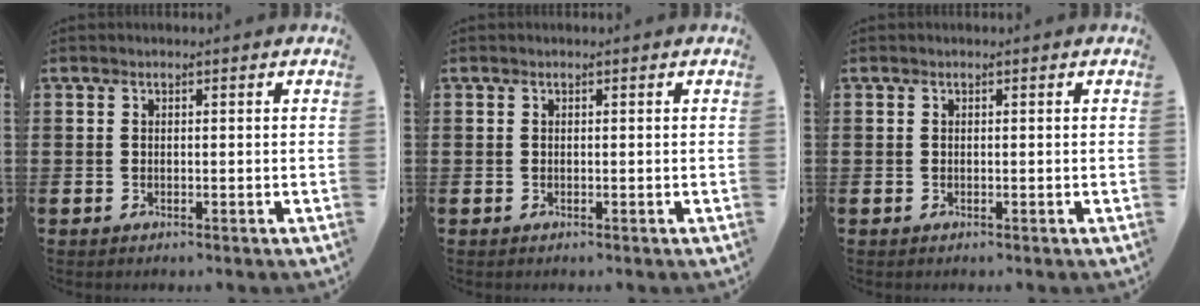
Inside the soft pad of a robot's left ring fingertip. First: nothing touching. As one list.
[{"total": 0.0}, {"total": 0.0}]